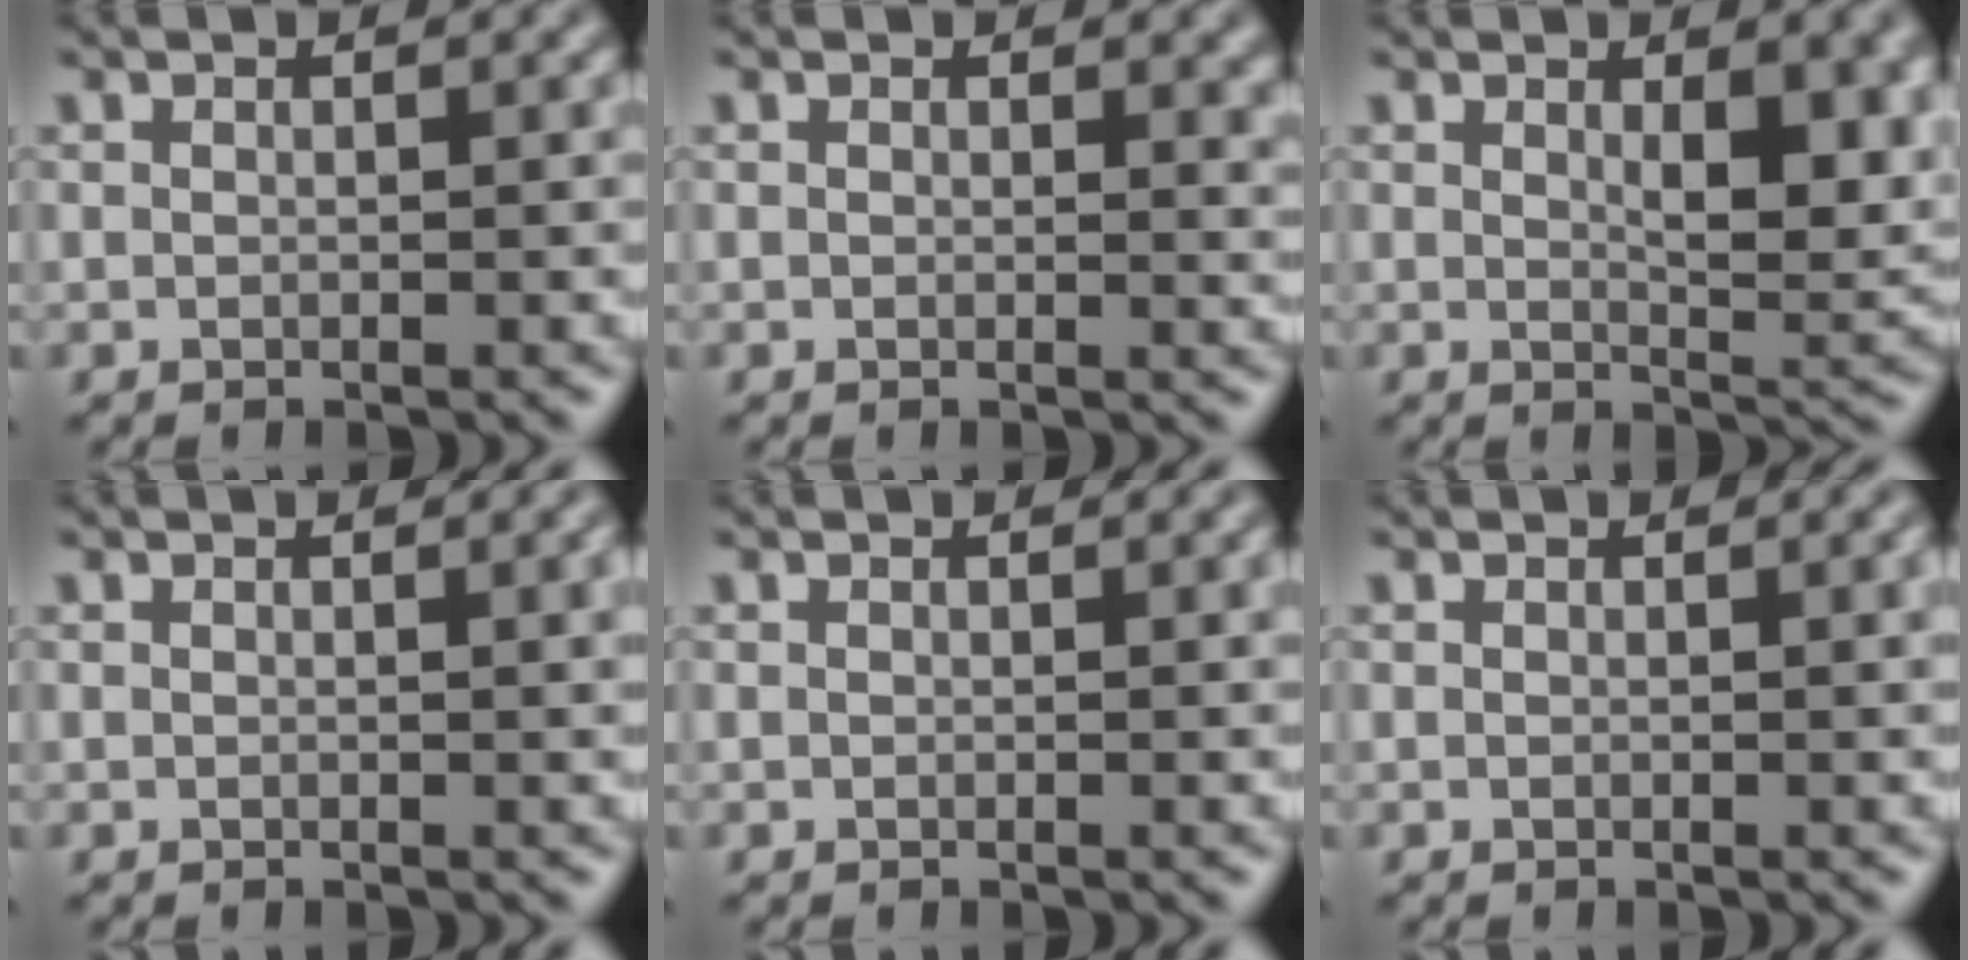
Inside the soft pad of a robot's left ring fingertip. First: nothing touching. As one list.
[{"total": 1.4, "force": [0.6, 0.7, 1.1], "torque": [-0.009, -0.003, 0.009]}, {"total": 5.7, "force": [1.5, 2.2, 5.1], "torque": [-0.067, -0.006, 0.031]}, {"total": 1.7, "force": [0.4, 0.5, 1.6], "torque": [-0.016, 0.004, 0.004]}, {"total": 0.7, "force": [0.3, 0.1, 0.6], "torque": [-0.007, 0.002, 0.004]}, {"total": 1.3, "force": [0.4, 0.3, 1.2], "torque": [-0.014, 0.003, 0.004]}]